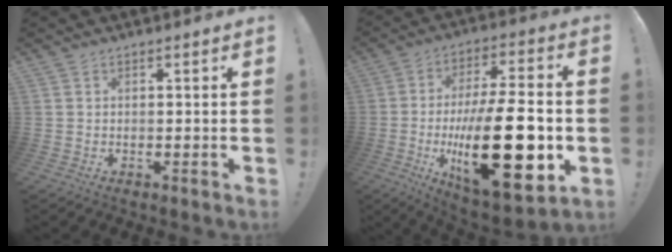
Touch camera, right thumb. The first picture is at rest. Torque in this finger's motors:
{"motor_torque": [1.91, 3.10, 1.56, -1.21, 0.84]}